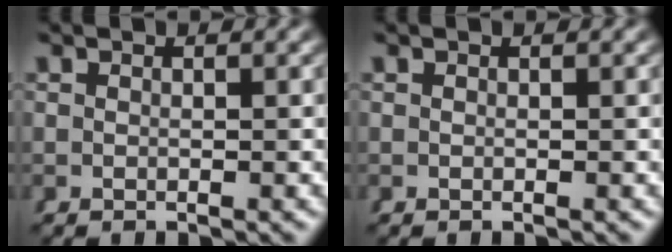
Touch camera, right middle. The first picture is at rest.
{"total": 0.0}